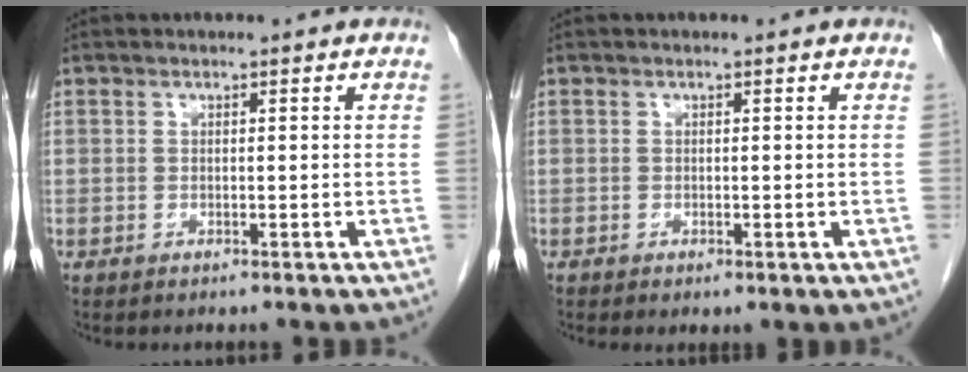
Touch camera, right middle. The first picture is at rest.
{"total": 0.9, "force": [-0.3, 0.4, 0.7], "torque": [-0.015, -0.004, -0.001]}